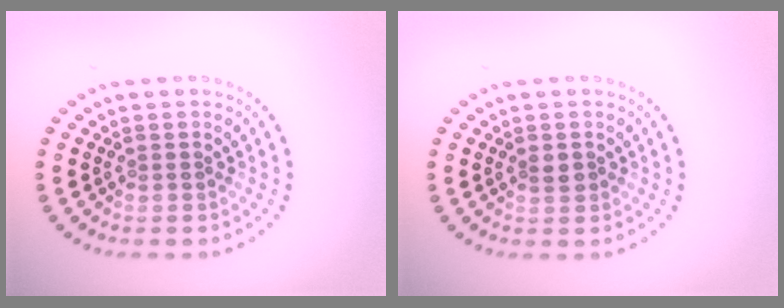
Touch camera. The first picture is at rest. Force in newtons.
{"total": 1.0, "press": 1.0, "slide": 0.0}